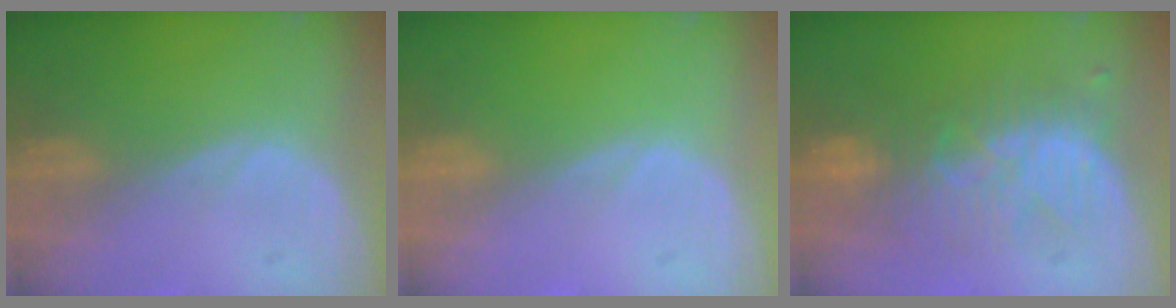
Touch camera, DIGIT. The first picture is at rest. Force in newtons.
{"total": 0.0}
{"total": 8.3, "press": 8.1, "slide": 2.0}